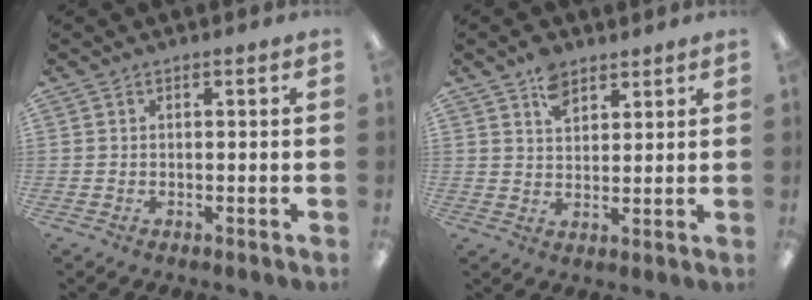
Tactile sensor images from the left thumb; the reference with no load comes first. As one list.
[{"total": 6.0, "force": [4.3, 3.3, 2.5], "torque": [-0.046, -0.012, 0.078]}]